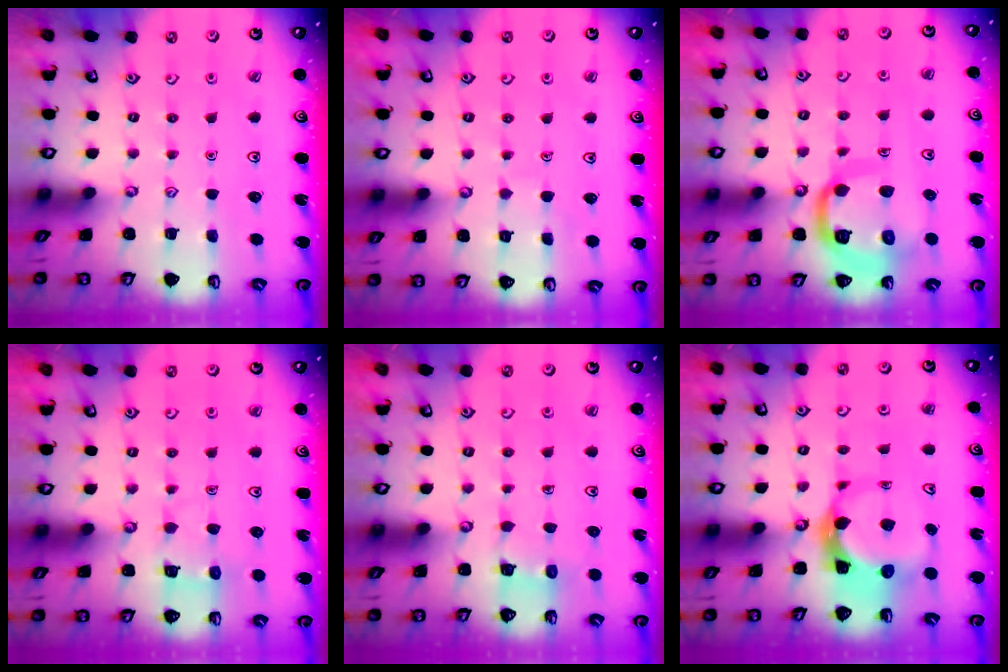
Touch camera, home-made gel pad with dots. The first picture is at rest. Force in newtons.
{"total": 2.3, "press": 2.3, "slide": 0.1}
{"total": 14.3, "press": 14.1, "slide": 1.8}
{"total": 5.5, "press": 5.5, "slide": 0.6}
{"total": 4.1, "press": 4.1, "slide": 0.1}
{"total": 5.5, "press": 5.5, "slide": 0.9}